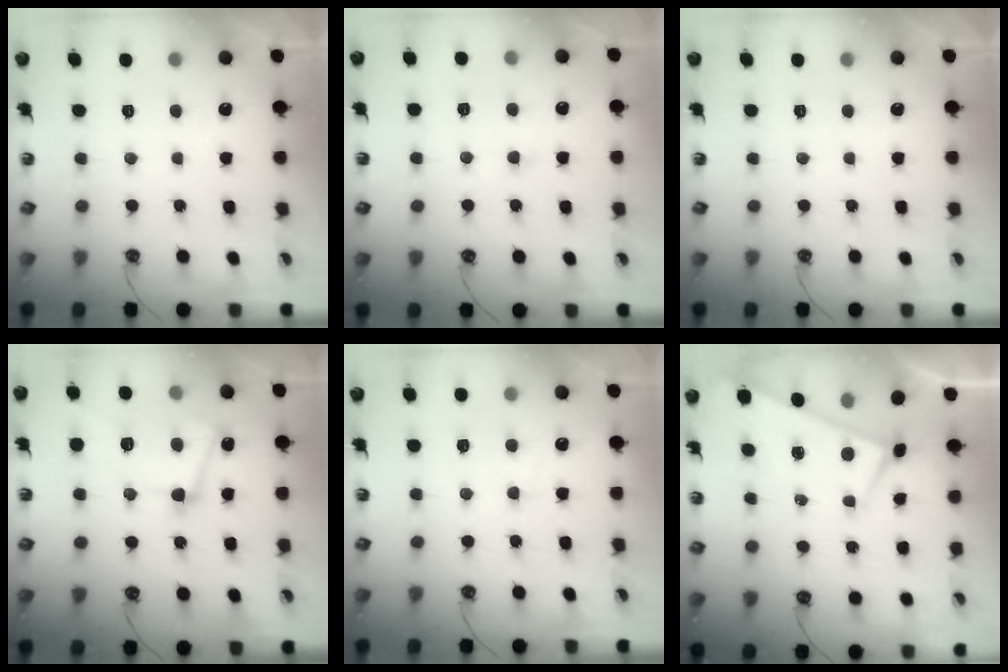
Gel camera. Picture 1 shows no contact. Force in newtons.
{"total": 1.3, "press": 1.2, "slide": 0.4}
{"total": 0.0}
{"total": 6.5, "press": 6.4, "slide": 1.4}
{"total": 1.1, "press": 1.0, "slide": 0.5}
{"total": 0.0}